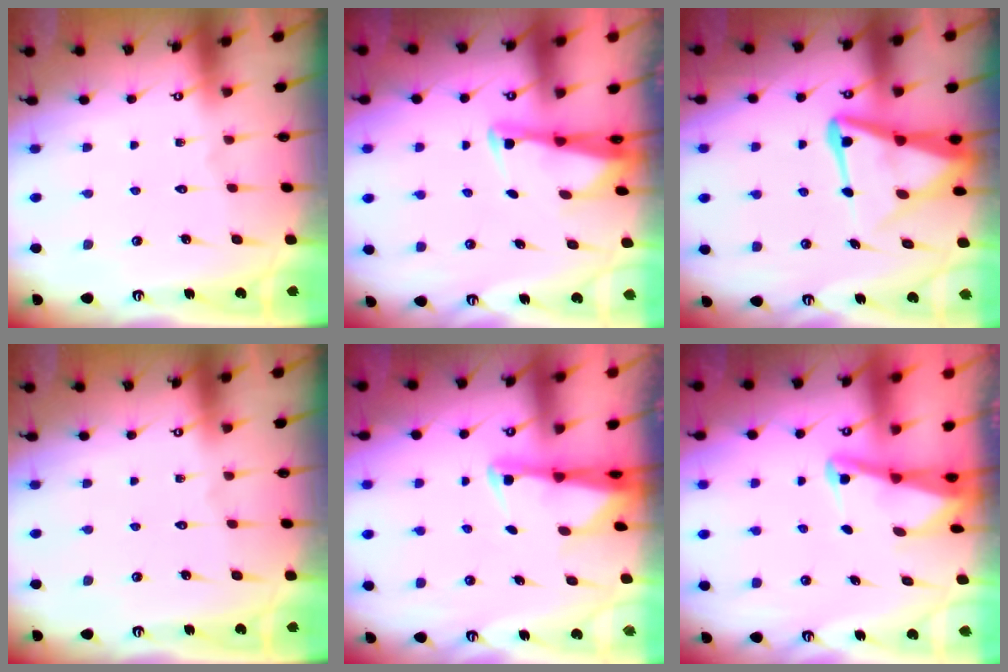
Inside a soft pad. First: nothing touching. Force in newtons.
{"total": 2.6, "press": 2.5, "slide": 0.6}
{"total": 11.0, "press": 10.9, "slide": 1.3}
{"total": 0.0}
{"total": 2.7, "press": 2.6, "slide": 0.5}
{"total": 2.7, "press": 2.6, "slide": 0.7}